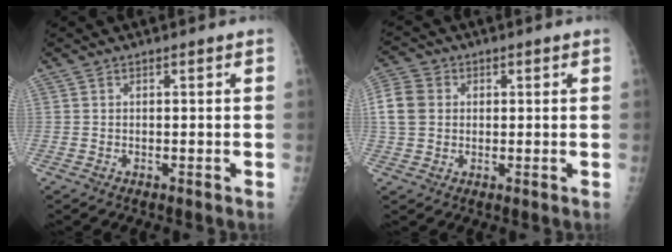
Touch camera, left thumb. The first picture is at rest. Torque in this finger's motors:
{"motor_torque": [0.08, 0.22, 0.38, -0.30, 0.07]}